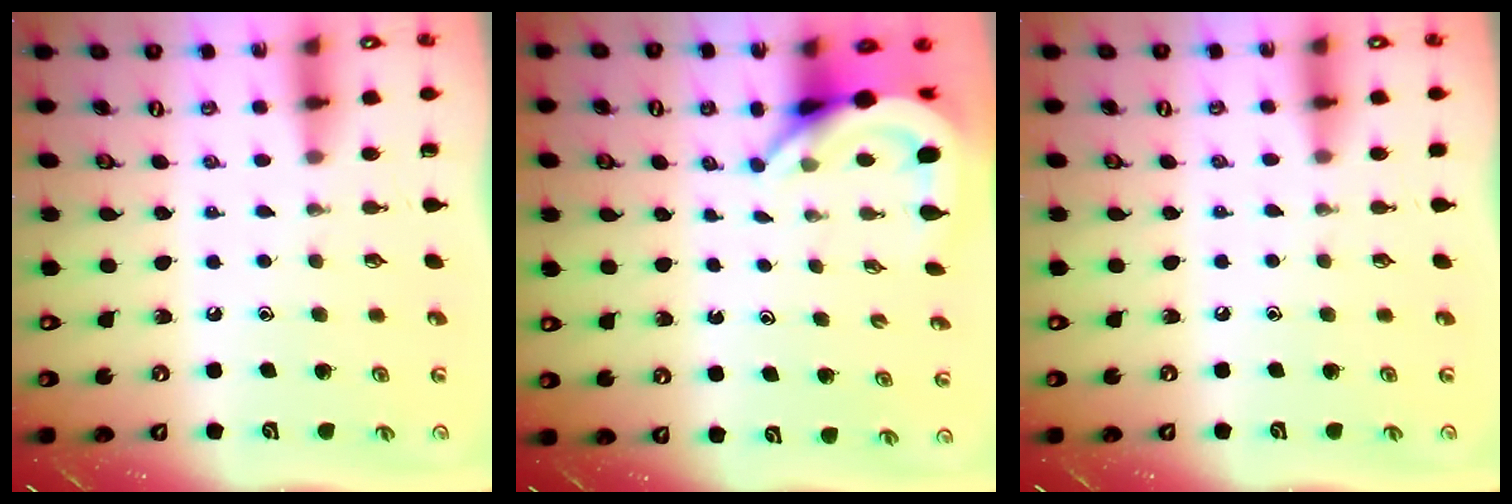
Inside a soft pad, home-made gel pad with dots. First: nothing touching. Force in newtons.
{"total": 5.2, "press": 5.2, "slide": 0.4}
{"total": 2.8, "press": 2.8, "slide": 0.5}